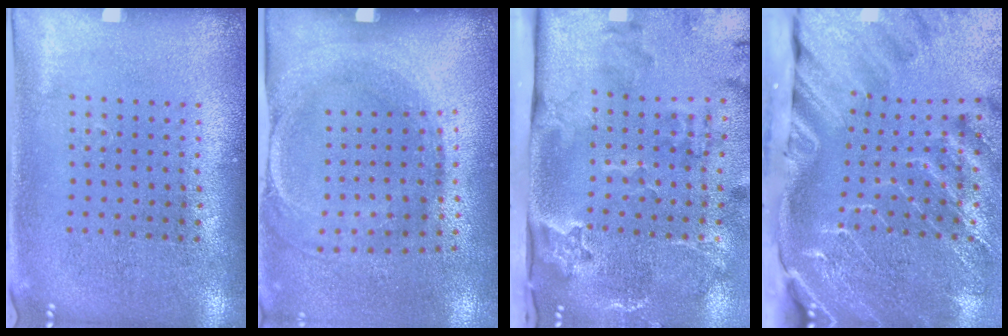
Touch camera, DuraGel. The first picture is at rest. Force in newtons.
{"total": 1.8, "press": 1.2, "slide": 1.3}
{"total": 3.7, "press": 2.5, "slide": 2.7}
{"total": 4.3, "press": 3.2, "slide": 2.8}